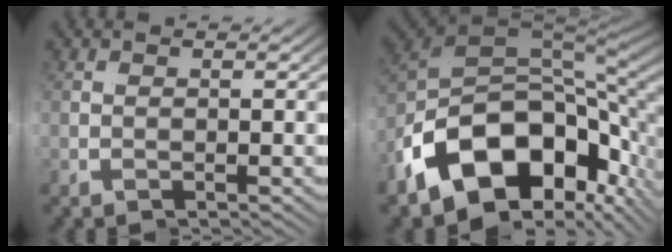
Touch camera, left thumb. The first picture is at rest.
{"total": 20.0, "force": [-1.6, 11.7, 16.1], "torque": [-0.271, -0.008, -0.023]}